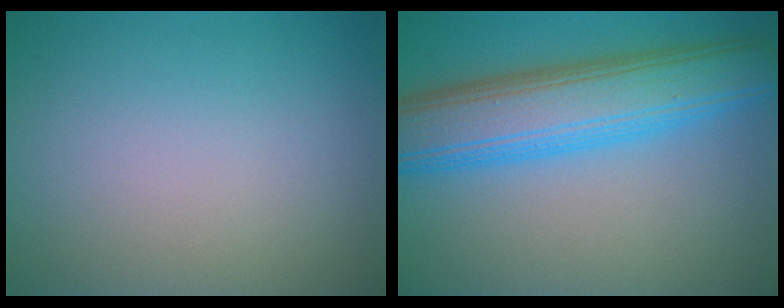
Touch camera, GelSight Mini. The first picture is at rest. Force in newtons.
{"total": 8.8, "press": 8.8, "slide": 0.3}